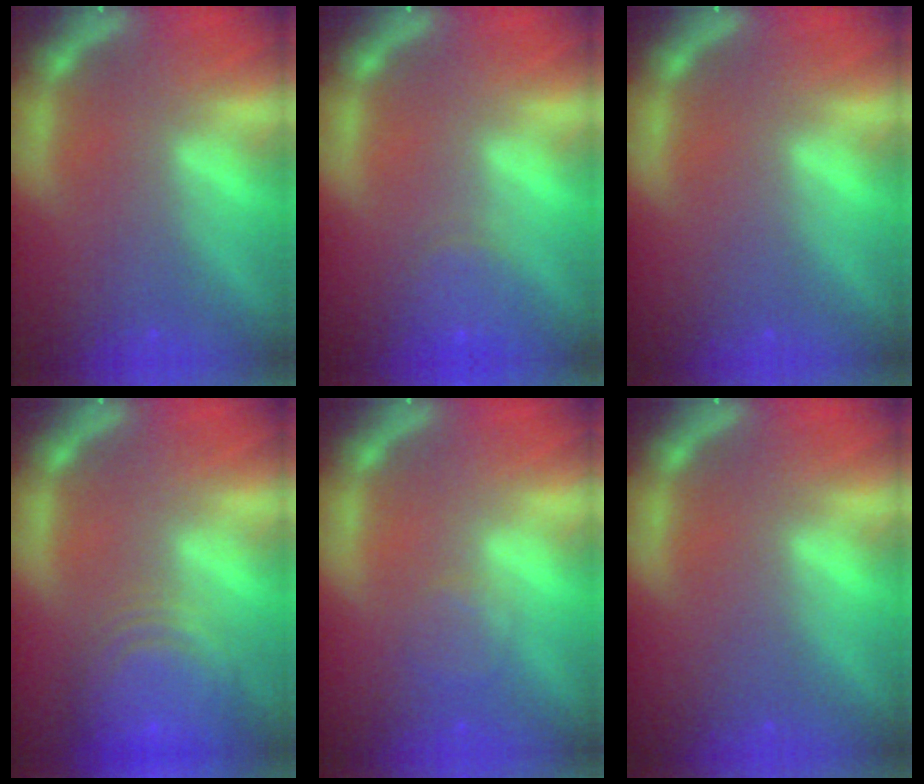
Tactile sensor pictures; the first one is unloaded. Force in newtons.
{"total": 3.0}
{"total": 0.0}
{"total": 9.1}
{"total": 2.0}
{"total": 0.0}